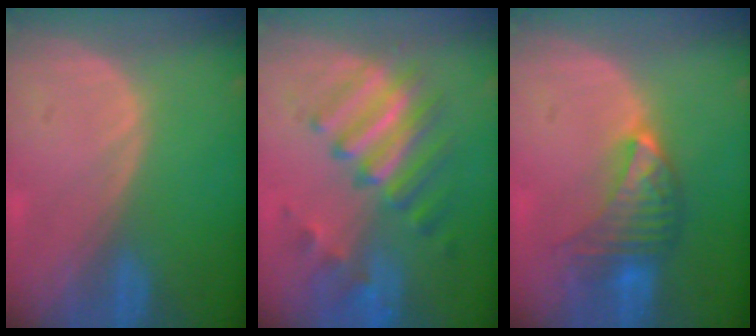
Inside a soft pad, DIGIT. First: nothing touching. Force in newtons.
{"total": 9.4, "press": 8.5, "slide": 4.1}
{"total": 7.0, "press": 6.7, "slide": 1.9}